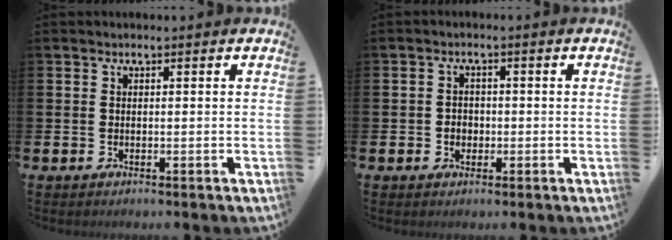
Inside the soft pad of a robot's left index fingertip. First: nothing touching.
{"total": 1.9, "force": [-0.4, 1.7, 0.6], "torque": [-0.003, 0.002, -0.014]}